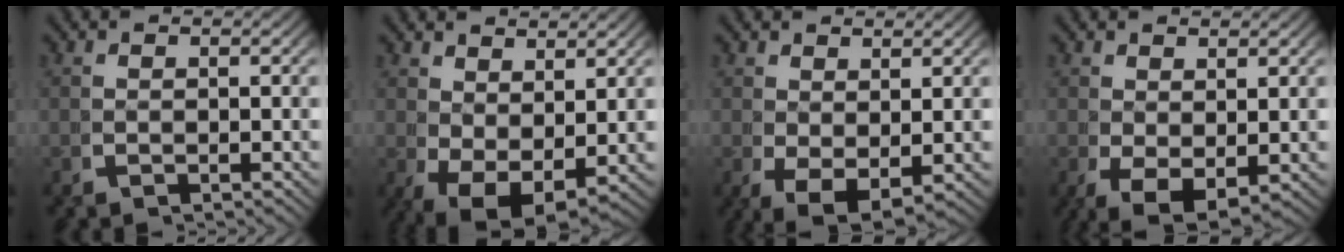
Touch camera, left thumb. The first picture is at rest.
{"total": 6.5, "force": [-1.5, 4.6, 4.3], "torque": [-0.100, -0.049, 0.005]}
{"total": 4.4, "force": [-1.3, 2.8, 3.1], "torque": [-0.067, -0.035, 0.006]}
{"total": 4.7, "force": [-1.8, 2.9, 3.3], "torque": [-0.071, -0.038, -0.001]}